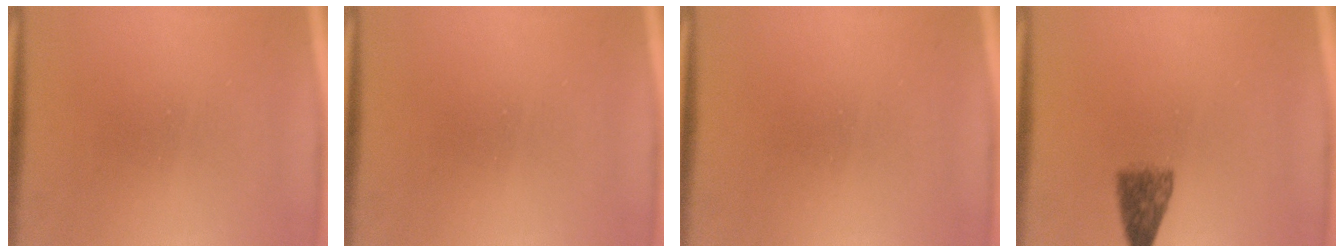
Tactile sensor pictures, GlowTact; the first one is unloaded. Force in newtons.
{"total": 0.0}
{"total": 1.6}
{"total": 4.1}